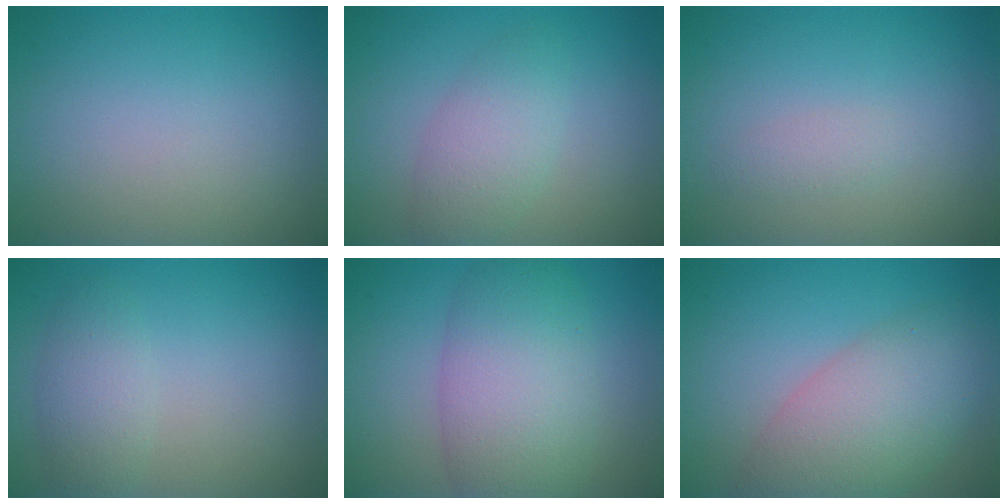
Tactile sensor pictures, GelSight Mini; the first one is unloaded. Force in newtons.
{"total": 3.3, "press": 3.3, "slide": 0.0}
{"total": 1.0, "press": 1.0, "slide": 0.0}
{"total": 2.5, "press": 2.5, "slide": 0.1}
{"total": 7.8, "press": 7.8, "slide": 0.3}
{"total": 7.2, "press": 7.2, "slide": 0.3}